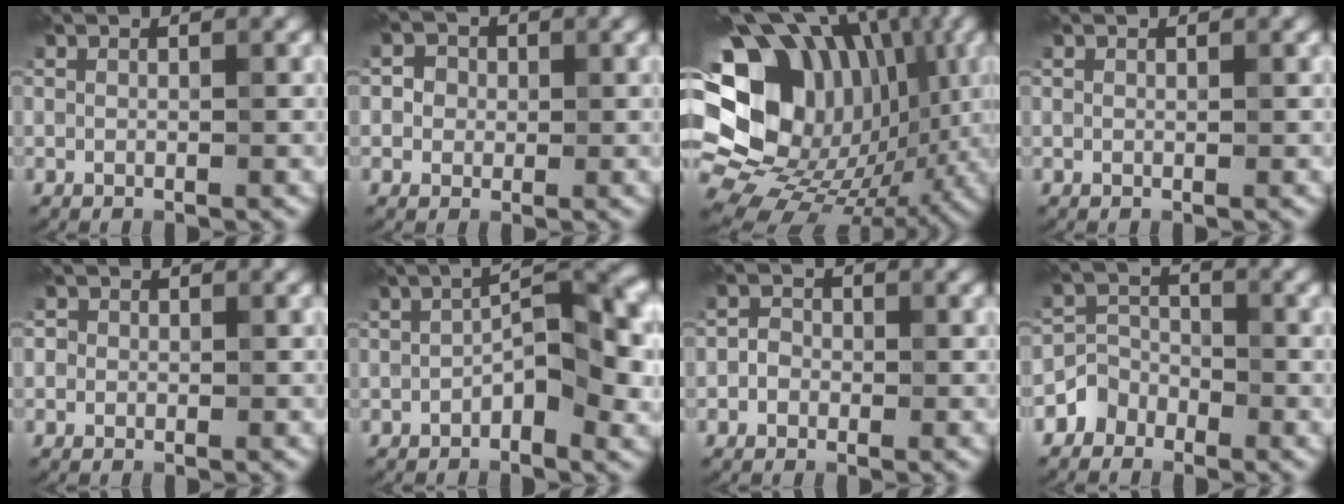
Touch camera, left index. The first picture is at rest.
{"total": 2.0, "force": [0.2, 1.9, 0.7], "torque": [0.002, 0.005, -0.010]}
{"total": 20.0, "force": [2.6, 15.0, 12.9], "torque": [-0.223, 0.024, 0.050]}
{"total": 0.0}
{"total": 1.5, "force": [0.4, 1.3, 0.5], "torque": [0.005, 0.007, -0.013]}
{"total": 5.7, "force": [-1.6, 2.3, 4.9], "torque": [-0.073, 0.017, -0.029]}
{"total": 1.3, "force": [-0.5, 1.1, 0.4], "torque": [-0.007, 0.007, -0.015]}
{"total": 2.6, "force": [-1.8, 1.8, 0.2], "torque": [0.013, 0.018, -0.043]}